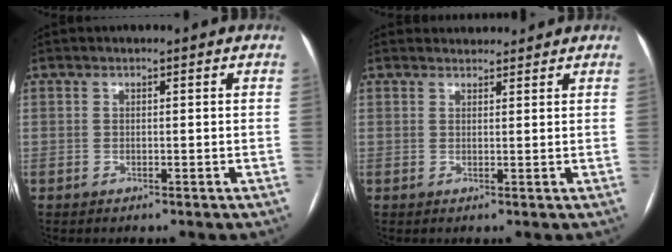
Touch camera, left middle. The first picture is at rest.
{"total": 3.1, "force": [3.0, 0.9, 0.0], "torque": [0.000, 0.019, 0.040]}